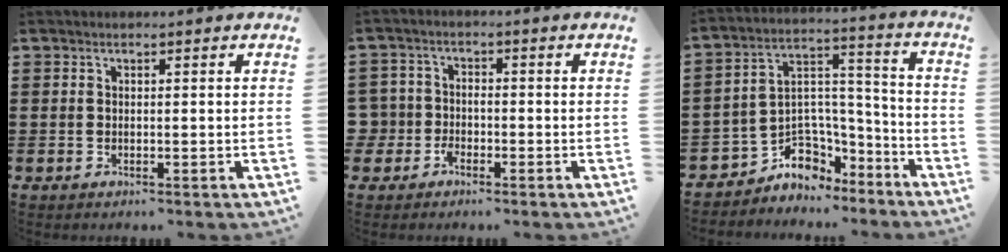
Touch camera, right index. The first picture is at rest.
{"total": 3.6, "force": [-2.1, 2.9, 0.3], "torque": [-0.035, 0.001, -0.052]}
{"total": 6.1, "force": [-3.7, 4.9, 0.1], "torque": [-0.015, 0.005, -0.067]}